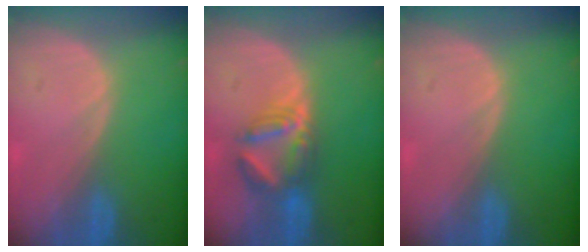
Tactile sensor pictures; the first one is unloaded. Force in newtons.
{"total": 5.9, "press": 5.9, "slide": 0.3}
{"total": 0.0}